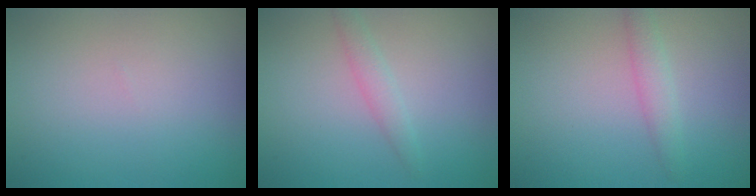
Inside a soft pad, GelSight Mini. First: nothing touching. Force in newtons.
{"total": 1.4, "press": 1.4, "slide": 0.1}
{"total": 1.7, "press": 1.7, "slide": 0.1}